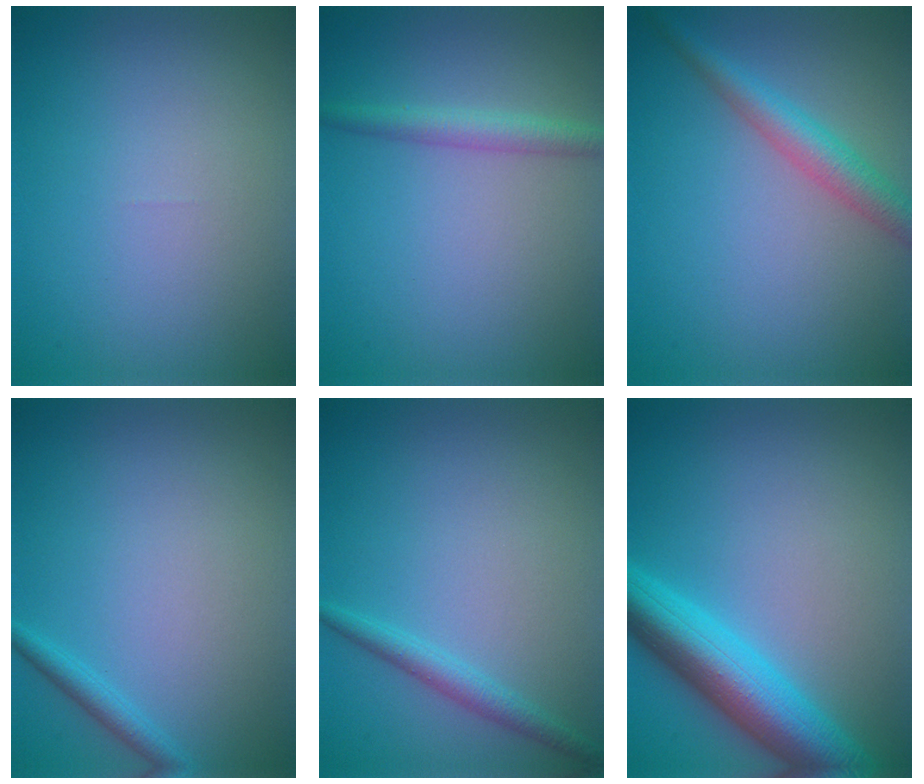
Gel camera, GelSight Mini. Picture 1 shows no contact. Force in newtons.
{"total": 2.3, "press": 2.3, "slide": 0.1}
{"total": 3.4, "press": 3.4, "slide": 0.1}
{"total": 1.4, "press": 1.4, "slide": 0.1}
{"total": 1.9, "press": 1.9, "slide": 0.1}
{"total": 7.7, "press": 7.7, "slide": 0.3}